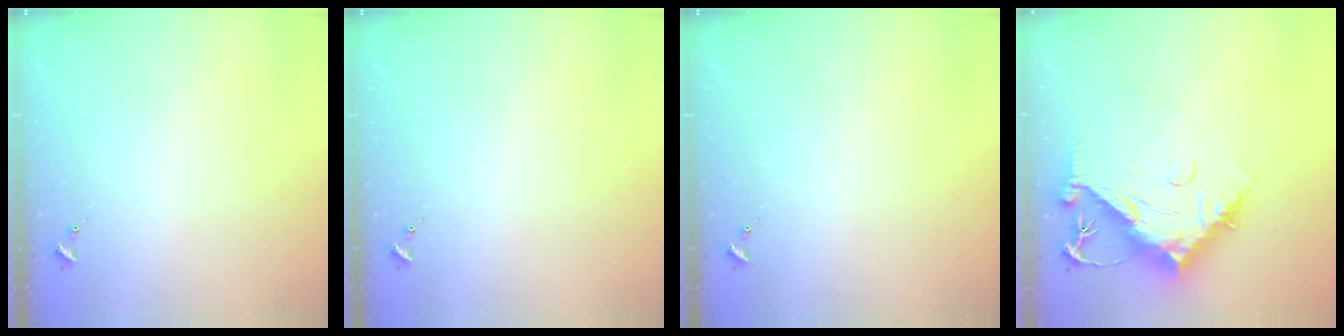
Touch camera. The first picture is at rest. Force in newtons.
{"total": 0.0}
{"total": 0.0}
{"total": 15.4, "press": 15.3, "slide": 1.6}